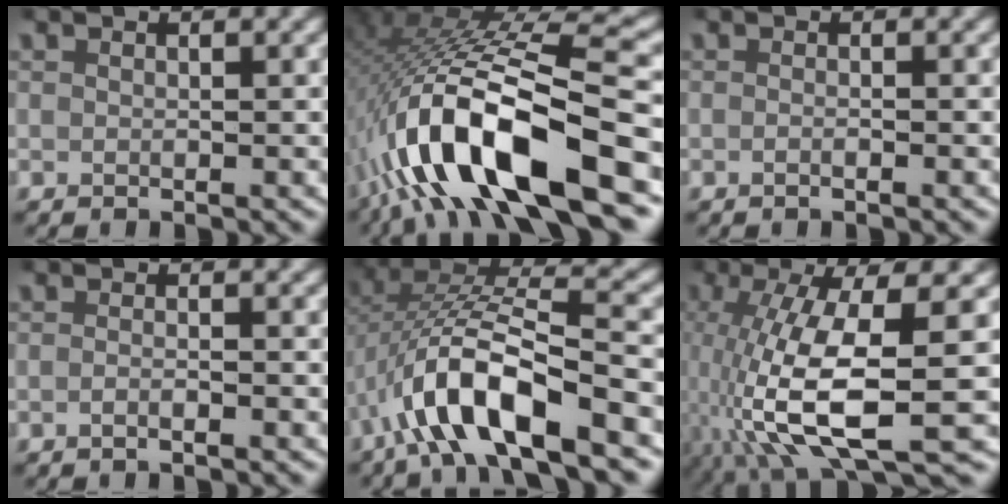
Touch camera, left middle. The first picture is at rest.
{"total": 13.1, "force": [-2.9, 5.1, 11.8], "torque": [-0.230, -0.001, -0.038]}
{"total": 0.6, "force": [-0.4, -0.2, 0.4], "torque": [-0.010, 0.001, -0.008]}
{"total": 0.9, "force": [-0.6, -0.2, 0.6], "torque": [-0.015, 0.000, -0.013]}
{"total": 8.0, "force": [-2.2, 3.7, 6.8], "torque": [-0.144, -0.015, -0.030]}
{"total": 9.8, "force": [-2.5, 3.2, 8.9], "torque": [-0.182, -0.033, -0.015]}